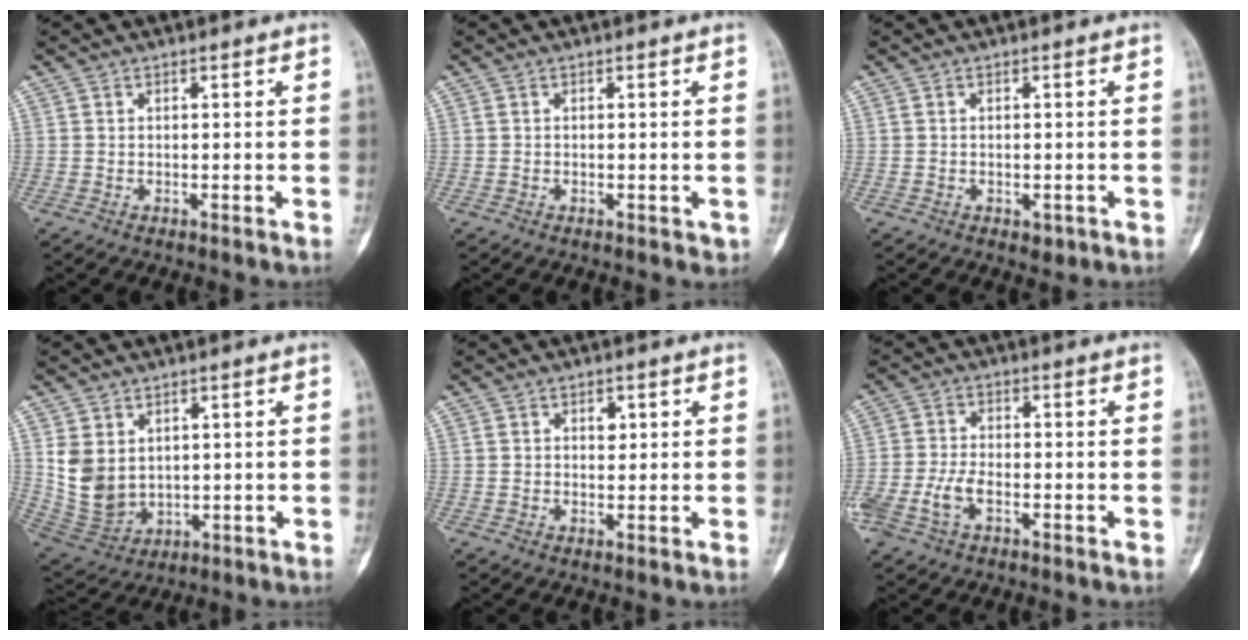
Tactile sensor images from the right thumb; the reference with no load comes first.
{"total": 0.9, "force": [-0.2, 0.6, 0.6], "torque": [-0.005, -0.001, -0.002]}
{"total": 1.7, "force": [-0.6, 1.2, 1.0], "torque": [-0.007, 0.000, -0.003]}
{"total": 8.7, "force": [2.1, 6.7, 5.0], "torque": [-0.084, -0.013, 0.067]}
{"total": 1.9, "force": [0.6, 1.4, 1.1], "torque": [-0.007, -0.001, 0.009]}
{"total": 5.8, "force": [-2.3, 3.2, 4.2], "torque": [-0.101, 0.017, -0.043]}